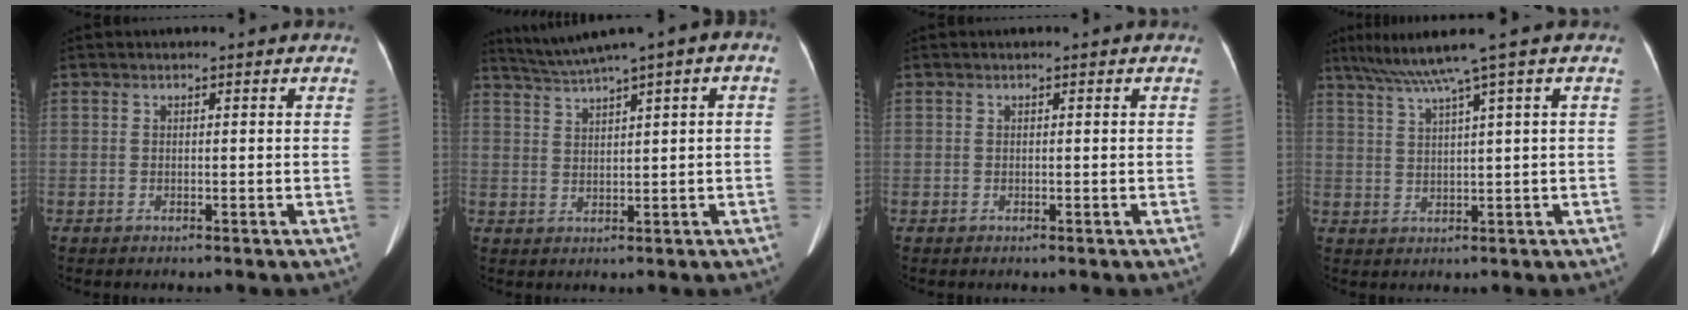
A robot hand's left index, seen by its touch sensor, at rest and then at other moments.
{"total": 6.1, "force": [3.7, 0.1, 4.9], "torque": [-0.090, 0.029, 0.069]}
{"total": 0.0}
{"total": 6.8, "force": [4.6, -1.9, 4.6], "torque": [-0.083, 0.018, 0.083]}